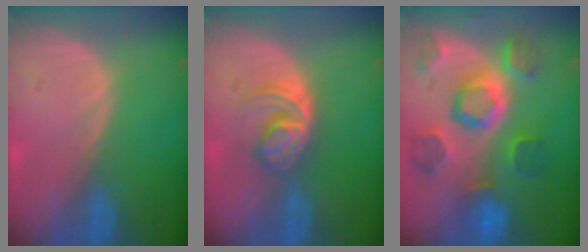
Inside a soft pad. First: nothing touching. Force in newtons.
{"total": 6.2, "press": 5.2, "slide": 3.4}
{"total": 11.2, "press": 10.0, "slide": 5.2}